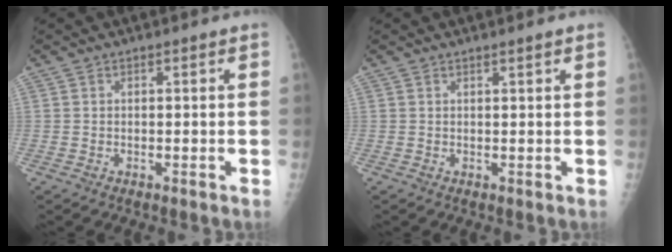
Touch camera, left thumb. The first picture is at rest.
{"total": 0.8, "force": [0.6, -0.1, 0.6], "torque": [-0.012, -0.004, 0.011]}